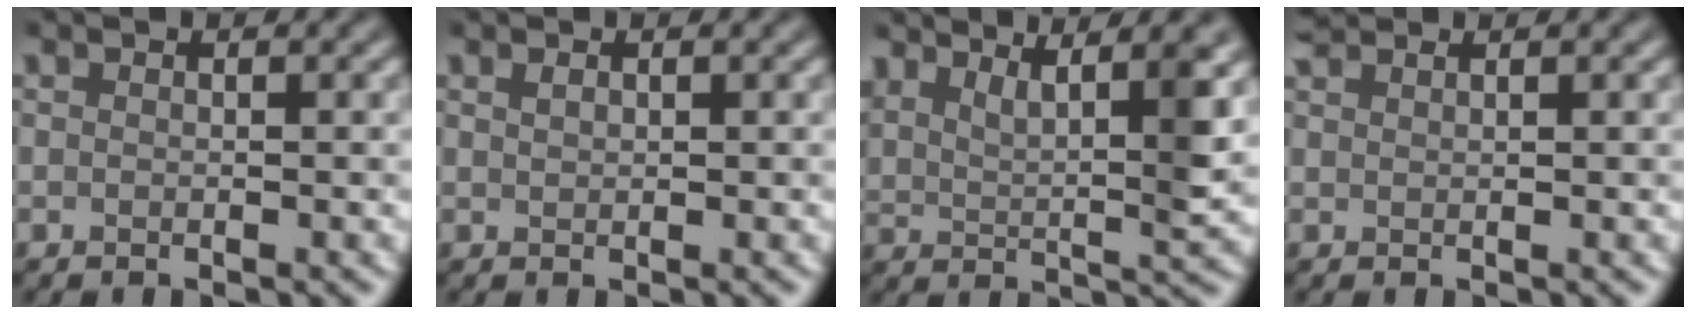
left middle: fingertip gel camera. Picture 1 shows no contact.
{"total": 0.6, "force": [0.4, 0.4, 0.4], "torque": [-0.009, 0.001, 0.009]}
{"total": 6.0, "force": [3.9, 1.6, 4.2], "torque": [-0.060, 0.002, 0.073]}
{"total": 1.3, "force": [1.3, 0.1, 0.3], "torque": [-0.008, 0.004, 0.023]}